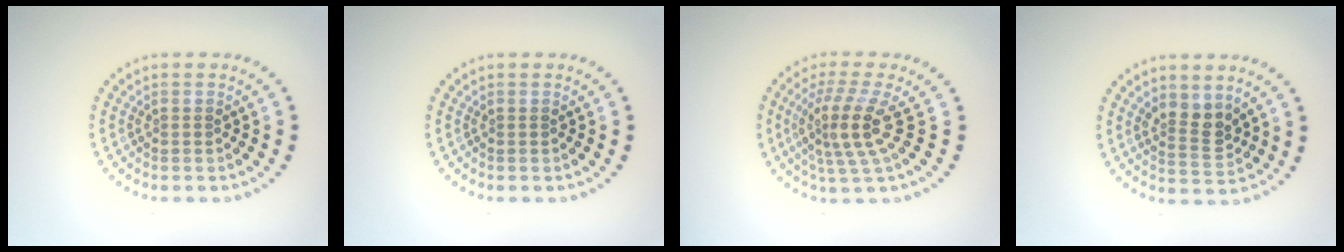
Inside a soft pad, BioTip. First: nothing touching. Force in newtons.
{"total": 0.0}
{"total": 4.1, "press": 3.1, "slide": 2.6}
{"total": 2.7, "press": 2.5, "slide": 1.1}